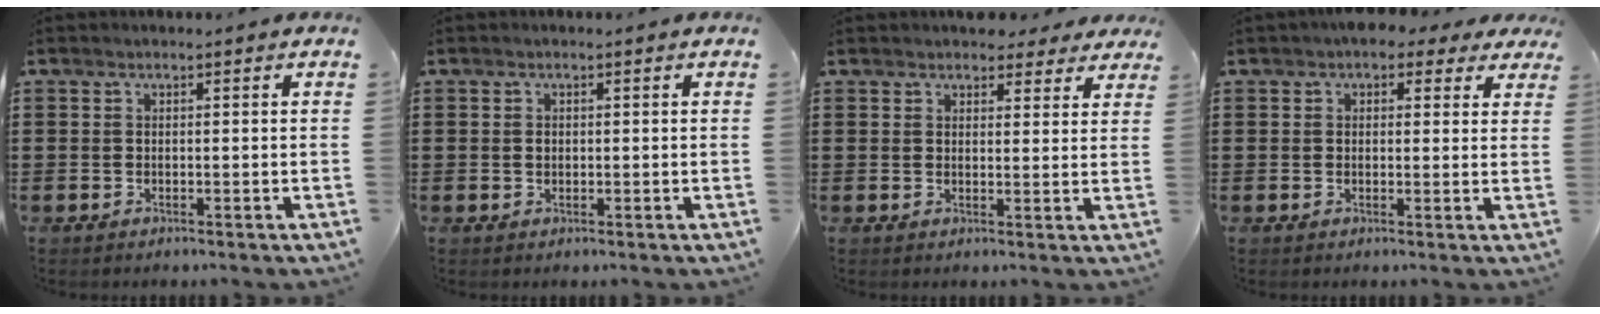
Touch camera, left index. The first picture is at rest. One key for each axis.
{"total": 0.8, "fx": 0.0, "fy": 0.7, "fz": 0.5, "tx": -0.013, "ty": 0.003, "tz": 0.000}
{"total": 3.7, "fx": 3.4, "fy": 1.2, "fz": 0.7, "tx": -0.008, "ty": -0.008, "tz": 0.061}
{"total": 3.2, "fx": 2.3, "fy": 1.8, "fz": 1.4, "tx": -0.030, "ty": 0.004, "tz": 0.039}